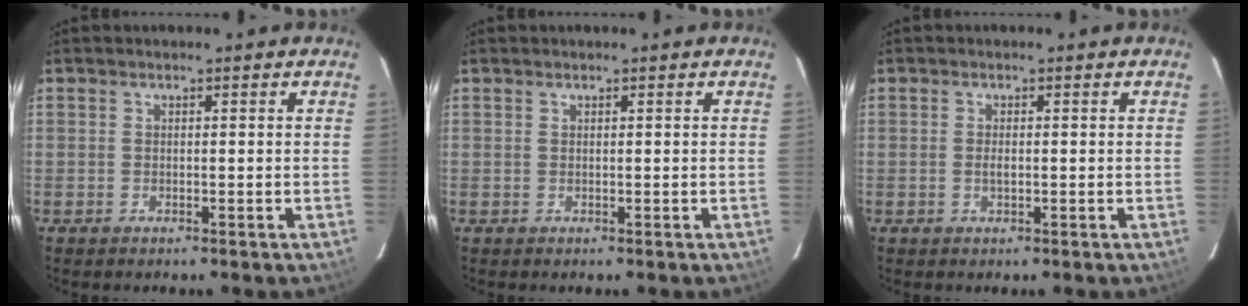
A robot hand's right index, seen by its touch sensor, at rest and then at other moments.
{"total": 0.0}
{"total": 1.1, "force": [-0.1, 0.5, 1.0], "torque": [-0.019, -0.002, -0.003]}